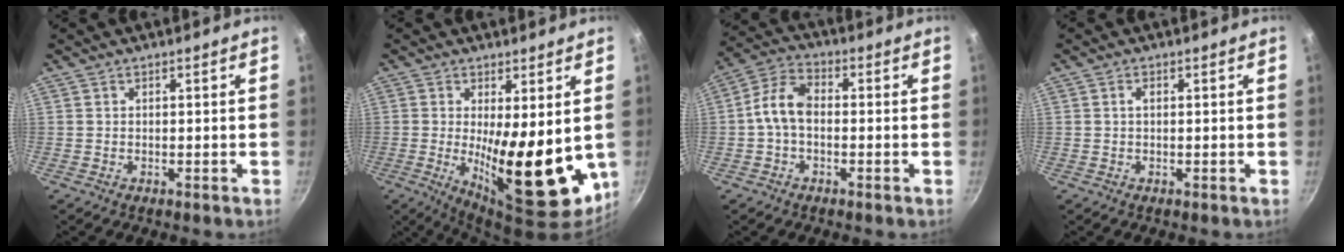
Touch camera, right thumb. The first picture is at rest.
{"total": 16.6, "force": [-0.4, 5.9, 15.5], "torque": [-0.204, -0.029, 0.009]}
{"total": 7.5, "force": [-0.7, 4.8, 5.8], "torque": [-0.105, 0.030, -0.027]}
{"total": 1.1, "force": [0.2, 0.6, 0.9], "torque": [-0.017, 0.003, 0.003]}